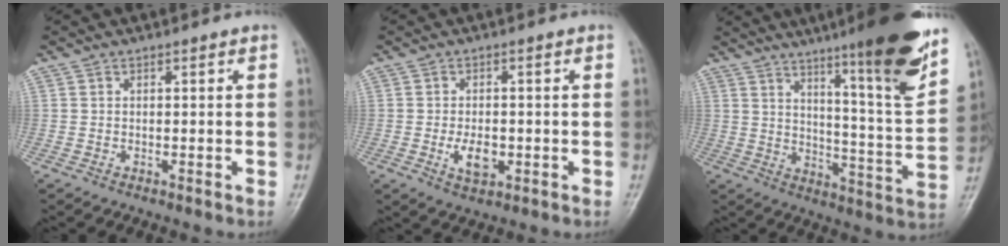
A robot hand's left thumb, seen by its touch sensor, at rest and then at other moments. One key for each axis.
{"total": 4.6, "fx": -1.0, "fy": 2.7, "fz": 3.6, "tx": -0.059, "ty": -0.003, "tz": -0.014}
{"total": 19.3, "fx": 12.3, "fy": 1.5, "fz": 14.7, "tx": -0.189, "ty": -0.070, "tz": 0.183}